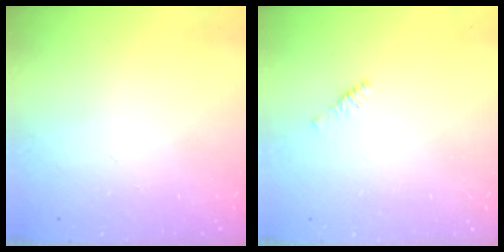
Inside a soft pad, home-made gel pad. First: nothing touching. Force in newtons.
{"total": 2.1, "press": 2.0, "slide": 0.6}